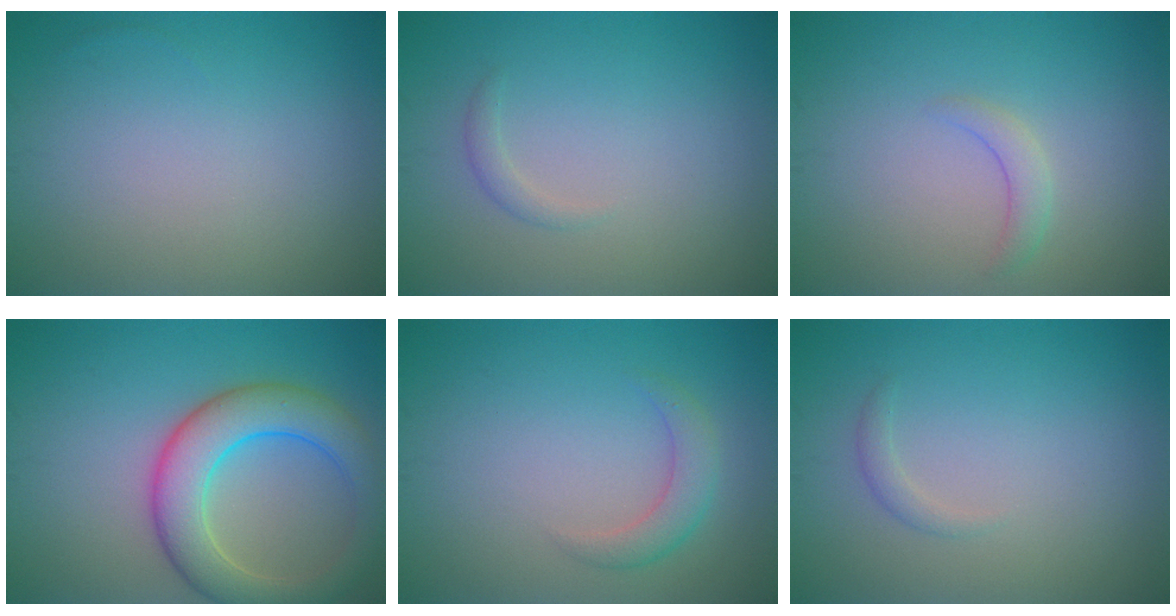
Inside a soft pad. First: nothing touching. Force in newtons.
{"total": 0.9, "press": 0.9, "slide": 0.1}
{"total": 1.5, "press": 1.5, "slide": 0.3}
{"total": 7.2, "press": 7.2, "slide": 0.5}
{"total": 2.3, "press": 2.3, "slide": 0.1}
{"total": 0.9, "press": 0.9, "slide": 0.1}